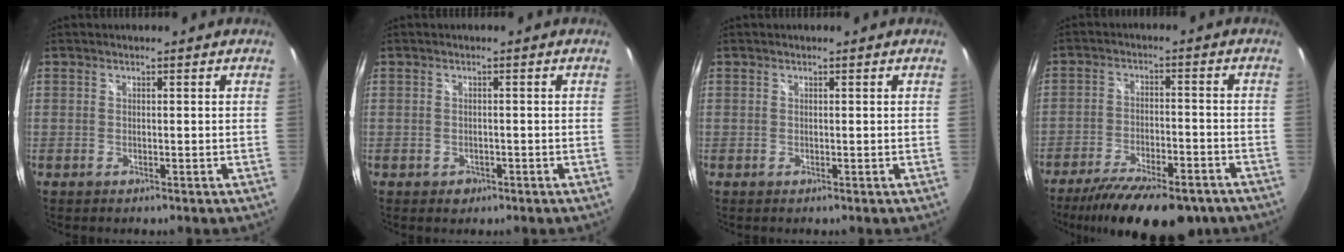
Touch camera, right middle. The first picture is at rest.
{"total": 1.7, "force": [-0.8, 1.4, 0.5], "torque": [-0.011, -0.003, -0.010]}
{"total": 0.0}
{"total": 19.2, "force": [-14.6, 6.4, 10.7], "torque": [-0.202, -0.039, -0.213]}